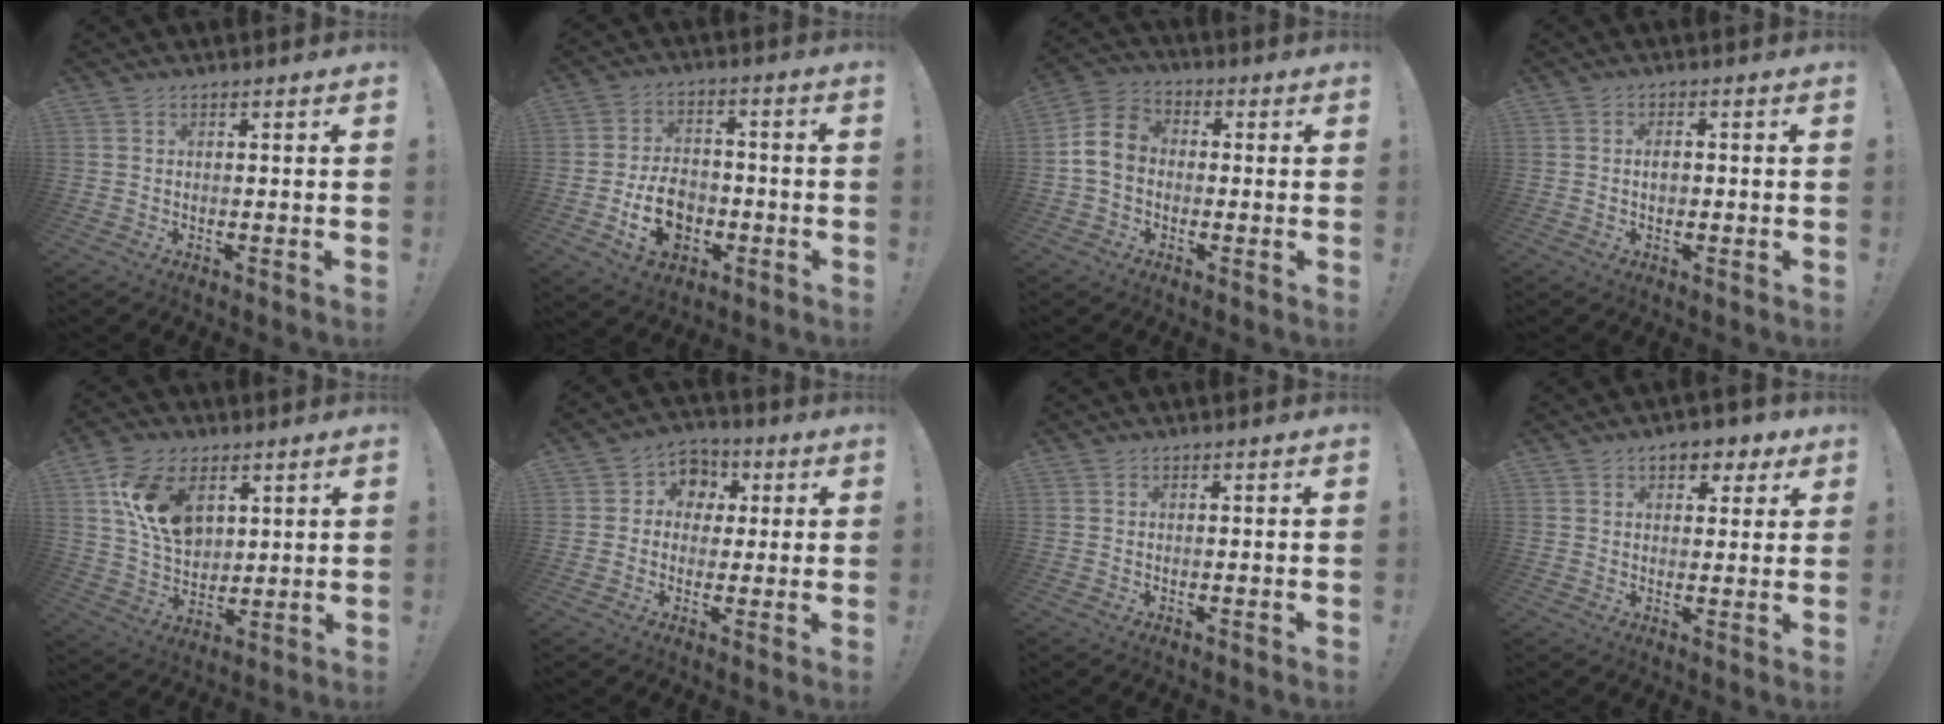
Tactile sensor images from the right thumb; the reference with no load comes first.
{"total": 12.7, "force": [-4.0, 9.3, 7.6], "torque": [-0.109, 0.028, -0.064]}
{"total": 10.2, "force": [-0.6, 7.9, 6.3], "torque": [-0.113, 0.019, -0.005]}
{"total": 2.4, "force": [-0.2, 1.6, 1.8], "torque": [-0.019, 0.001, -0.008]}
{"total": 15.4, "force": [6.0, 10.0, 10.0], "torque": [-0.176, -0.016, 0.115]}
{"total": 7.3, "force": [0.2, 7.0, 2.2], "torque": [-0.021, 0.005, 0.008]}
{"total": 0.0}
{"total": 6.3, "force": [3.4, 3.9, 3.5], "torque": [-0.035, -0.013, 0.057]}